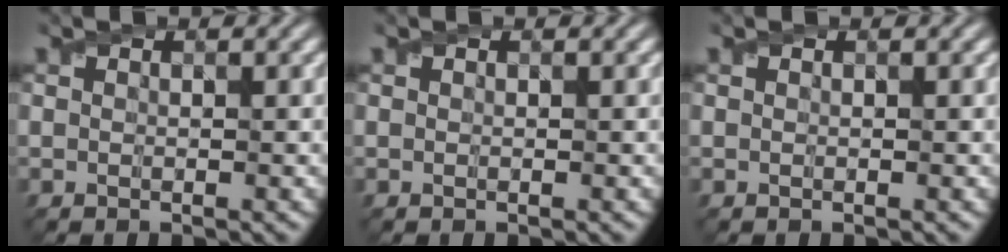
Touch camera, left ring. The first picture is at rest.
{"total": 0.0}
{"total": 0.0}